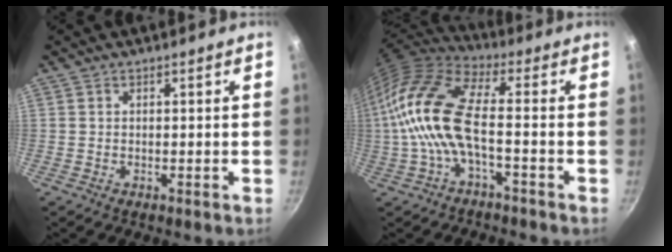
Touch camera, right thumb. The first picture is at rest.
{"total": 15.8, "force": [-2.2, 6.6, 14.2], "torque": [-0.297, 0.031, -0.058]}